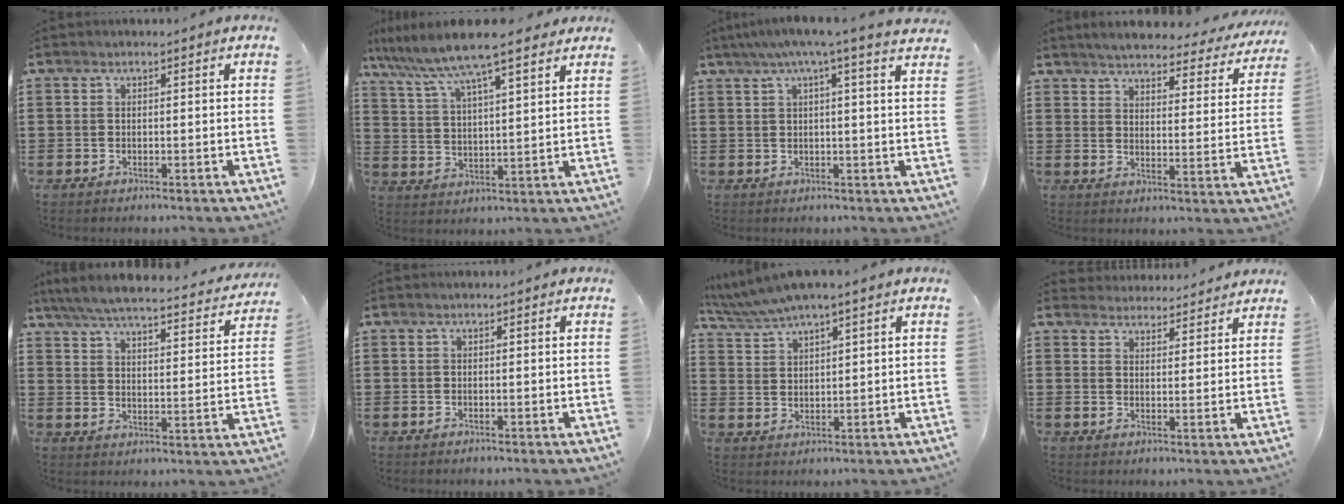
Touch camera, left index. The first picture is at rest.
{"total": 8.7, "force": [7.3, 0.3, 4.8], "torque": [-0.119, -0.029, 0.123]}
{"total": 4.4, "force": [2.8, -0.5, 3.4], "torque": [-0.073, -0.007, 0.046]}
{"total": 4.2, "force": [4.1, -0.1, 1.0], "torque": [-0.042, -0.030, 0.067]}
{"total": 5.9, "force": [5.5, -0.1, 2.1], "torque": [-0.066, -0.040, 0.092]}
{"total": 0.0}
{"total": 4.0, "force": [3.4, 0.1, 2.0], "torque": [-0.050, -0.008, 0.060]}
{"total": 3.6, "force": [3.6, 0.6, -0.1], "torque": [-0.010, -0.012, 0.066]}